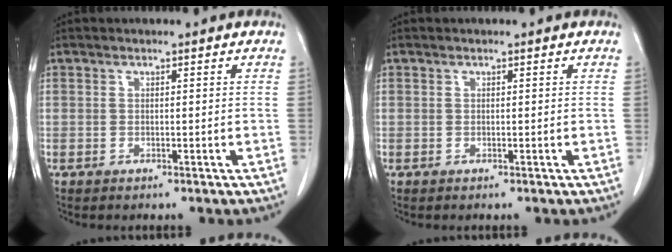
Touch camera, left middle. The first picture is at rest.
{"total": 0.0}